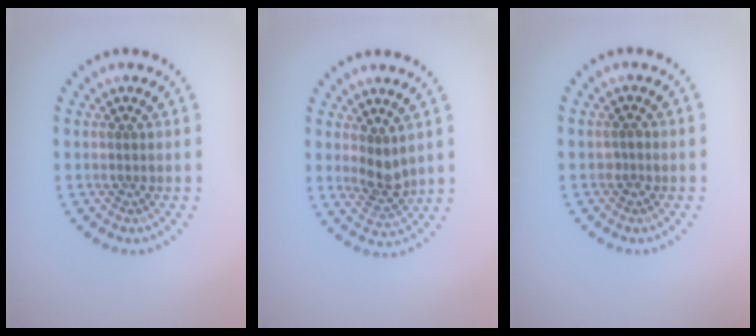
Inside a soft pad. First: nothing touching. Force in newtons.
{"total": 2.7, "press": 2.4, "slide": 1.1}
{"total": 0.5, "press": 0.5, "slide": 0.1}